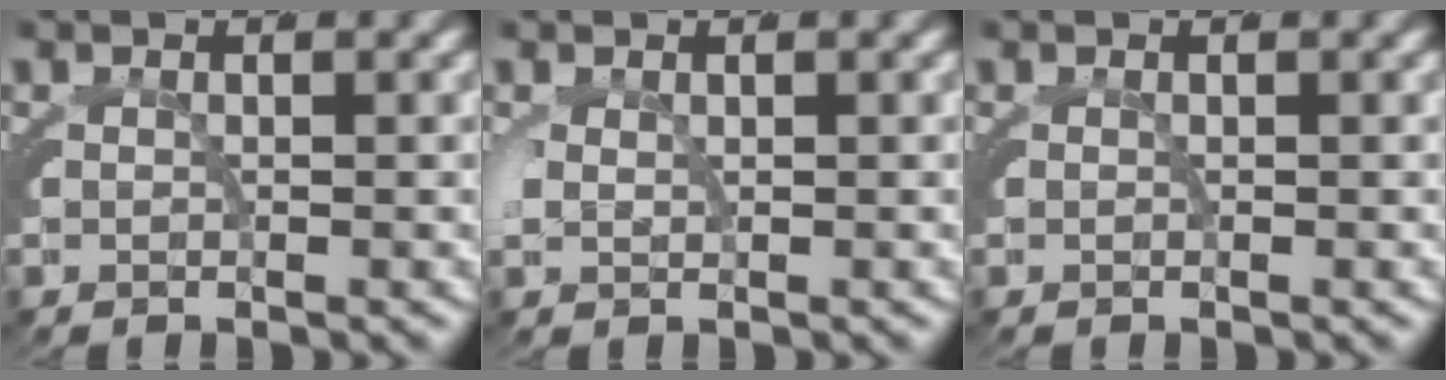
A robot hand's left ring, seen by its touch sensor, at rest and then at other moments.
{"total": 1.0, "force": [0.3, 0.6, 0.8], "torque": [-0.031, -0.011, 0.015]}
{"total": 0.0}